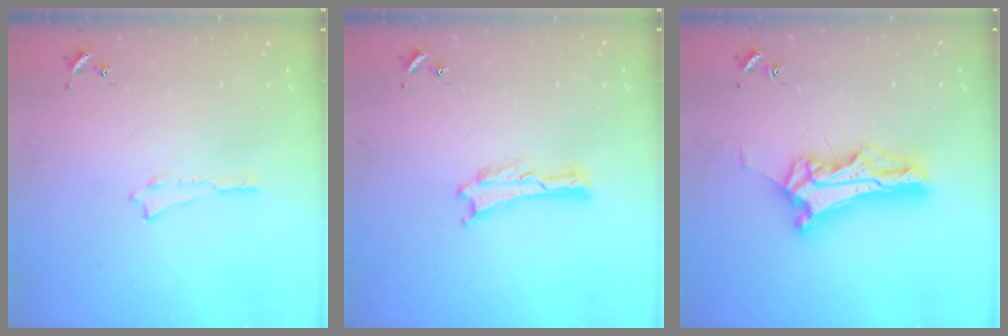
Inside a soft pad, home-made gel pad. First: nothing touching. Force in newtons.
{"total": 0.0}
{"total": 9.9, "press": 9.9, "slide": 0.8}